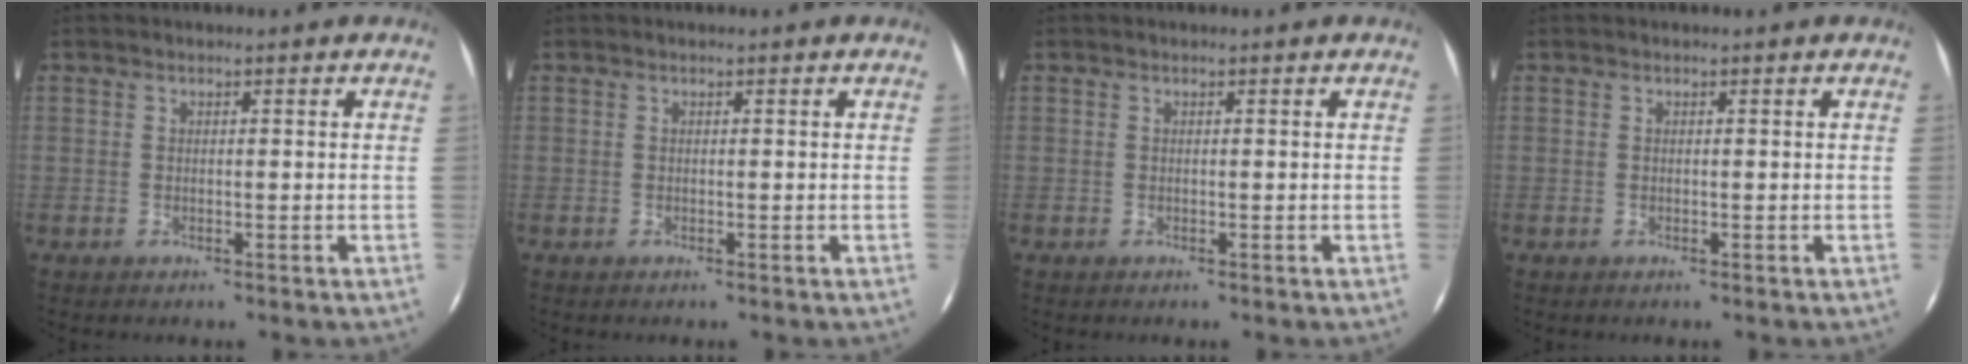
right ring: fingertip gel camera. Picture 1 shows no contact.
{"total": 0.0}
{"total": 0.0}
{"total": 0.0}